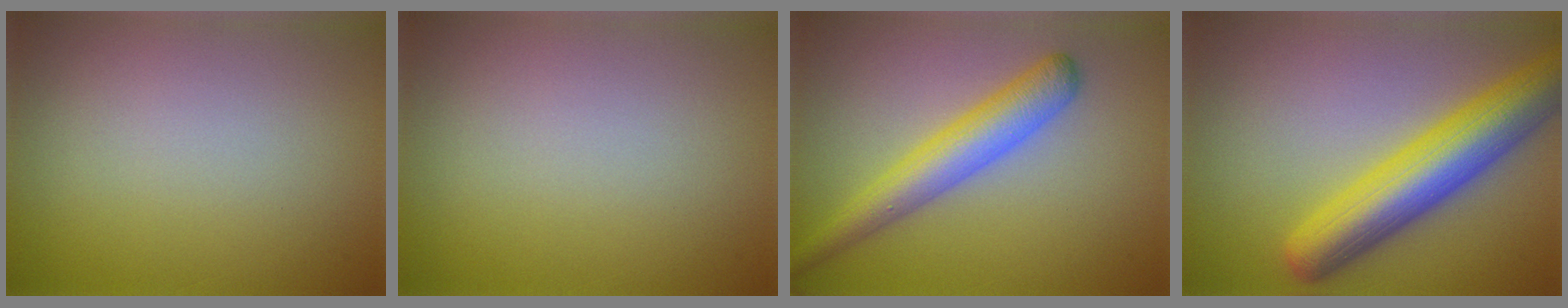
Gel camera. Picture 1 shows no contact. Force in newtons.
{"total": 0.0}
{"total": 4.8, "press": 4.8, "slide": 0.2}
{"total": 8.4, "press": 8.4, "slide": 0.3}